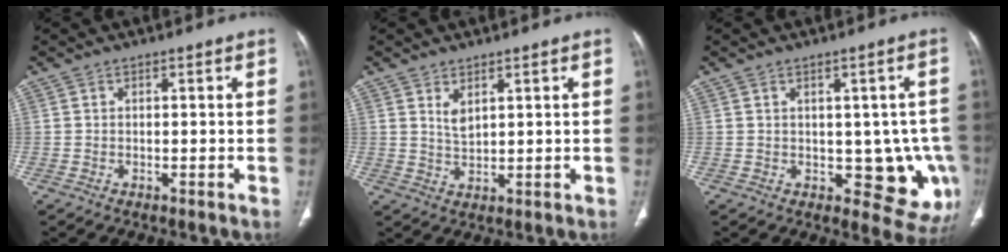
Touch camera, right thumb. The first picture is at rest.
{"total": 2.9, "force": [1.6, 1.3, 2.0], "torque": [-0.033, -0.015, 0.038]}
{"total": 8.9, "force": [-0.8, 5.2, 7.2], "torque": [-0.042, -0.008, 0.001]}